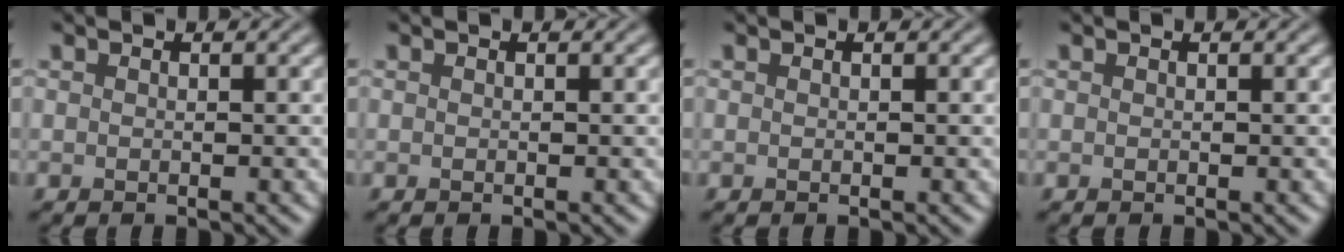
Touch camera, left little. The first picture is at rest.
{"total": 0.0}
{"total": 0.0}
{"total": 0.0}